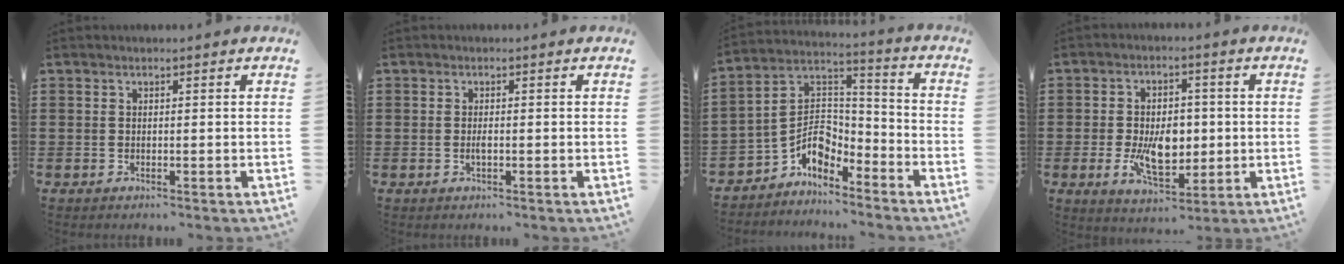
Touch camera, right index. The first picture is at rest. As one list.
[{"total": 1.2, "force": [-0.3, 0.3, 1.1], "torque": [-0.028, -0.005, -0.008]}, {"total": 6.9, "force": [-4.1, 4.5, 3.3], "torque": [-0.086, -0.003, -0.087]}, {"total": 8.7, "force": [-1.1, 5.0, 7.0], "torque": [-0.132, -0.002, -0.025]}]